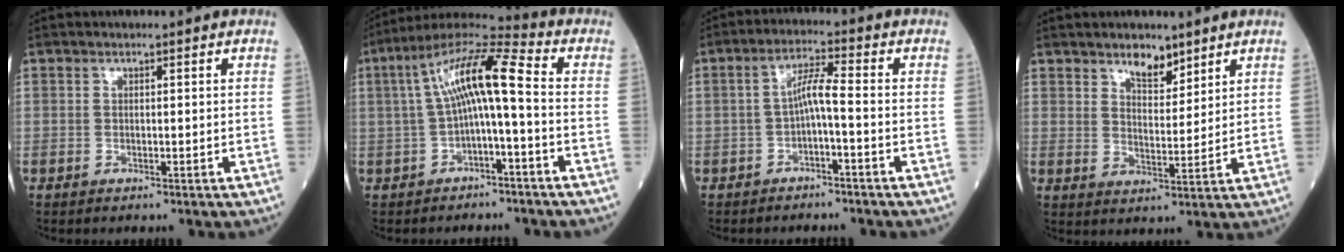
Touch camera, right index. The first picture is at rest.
{"total": 10.7, "force": [-0.1, 1.4, 10.6], "torque": [-0.197, 0.043, -0.006]}
{"total": 4.1, "force": [-1.1, 0.2, 4.0], "torque": [-0.073, 0.016, -0.019]}
{"total": 4.7, "force": [3.7, 1.8, 2.3], "torque": [-0.038, -0.006, 0.066]}